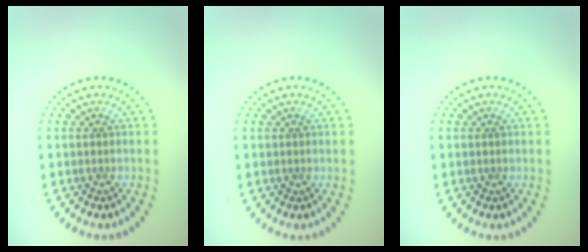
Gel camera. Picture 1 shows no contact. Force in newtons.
{"total": 0.0}
{"total": 0.0}